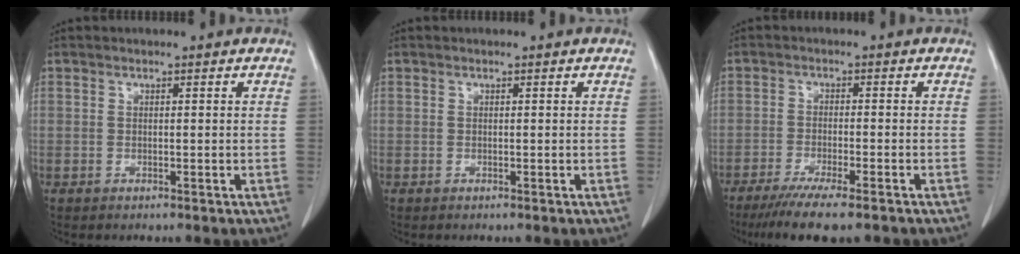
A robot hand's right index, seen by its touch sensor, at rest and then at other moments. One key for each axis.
{"total": 0.0}
{"total": 9.2, "fx": -7.0, "fy": 0.6, "fz": 6.0, "tx": -0.085, "ty": -0.018, "tz": -0.106}